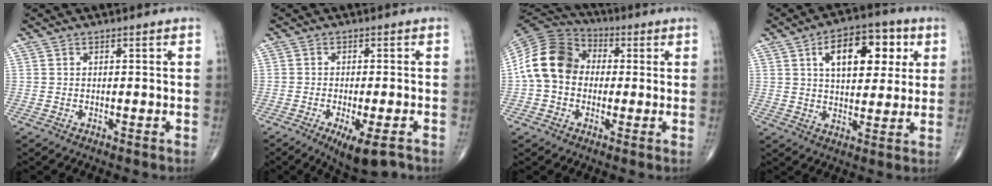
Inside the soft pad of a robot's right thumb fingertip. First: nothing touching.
{"total": 8.5, "force": [-4.7, 2.3, 6.7], "torque": [-0.101, -0.006, -0.070]}
{"total": 14.0, "force": [0.4, 11.2, 8.4], "torque": [-0.148, 0.037, -0.006]}
{"total": 14.3, "force": [4.9, 7.7, 11.0], "torque": [-0.130, 0.000, 0.073]}